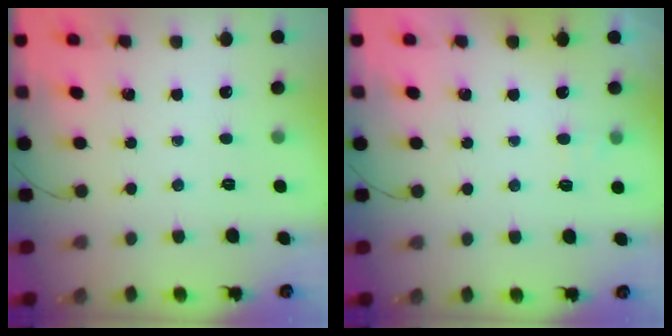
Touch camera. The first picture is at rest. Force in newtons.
{"total": 6.1, "press": 6.0, "slide": 1.0}